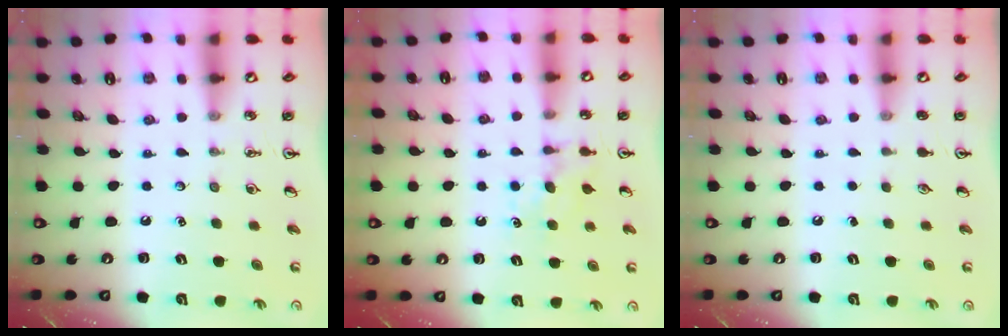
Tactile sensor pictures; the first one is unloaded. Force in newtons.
{"total": 6.2, "press": 6.2, "slide": 0.5}
{"total": 0.0}